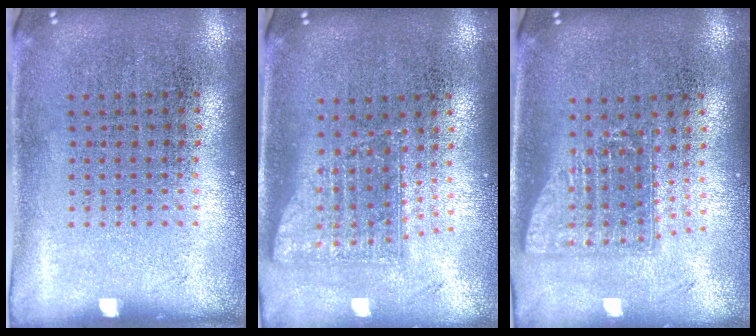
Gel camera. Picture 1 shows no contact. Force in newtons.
{"total": 1.7, "press": 1.2, "slide": 1.1}
{"total": 1.7, "press": 1.3, "slide": 1.0}